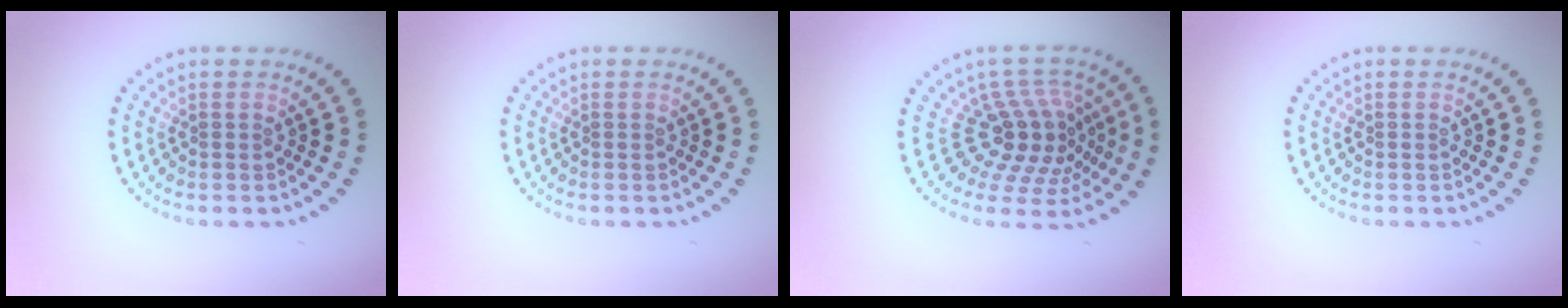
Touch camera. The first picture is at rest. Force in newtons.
{"total": 0.0}
{"total": 4.9, "press": 3.5, "slide": 3.4}
{"total": 0.0}